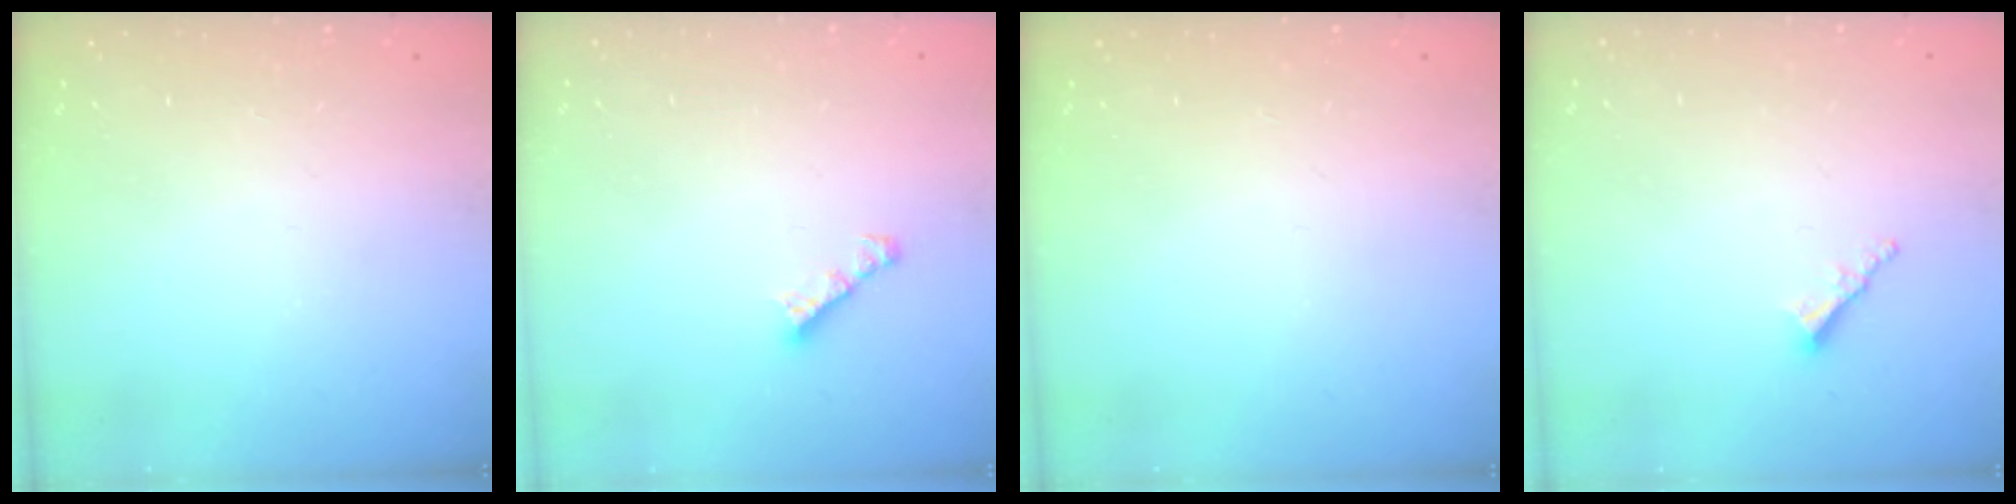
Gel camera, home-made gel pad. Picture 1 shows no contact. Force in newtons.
{"total": 2.4, "press": 2.4, "slide": 0.1}
{"total": 0.0}
{"total": 2.5, "press": 2.5, "slide": 0.3}